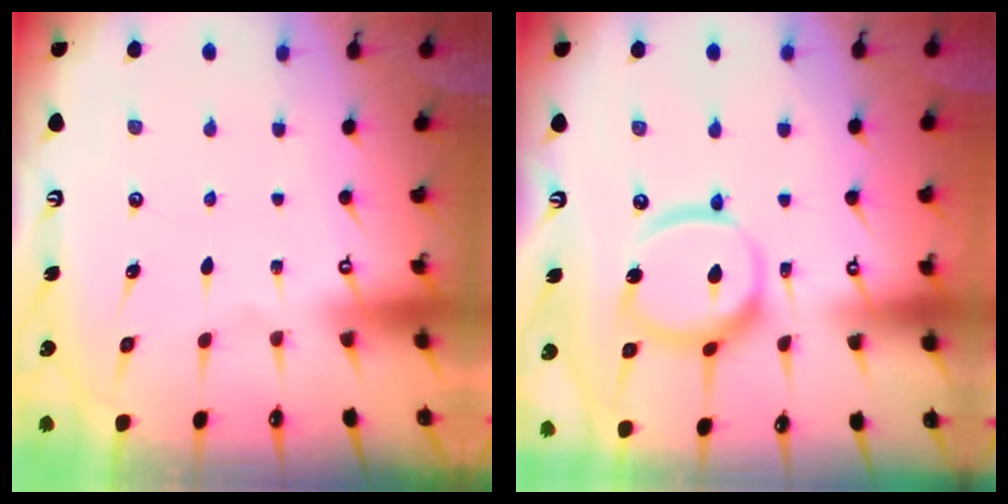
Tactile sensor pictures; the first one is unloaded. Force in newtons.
{"total": 13.0, "press": 12.9, "slide": 1.7}